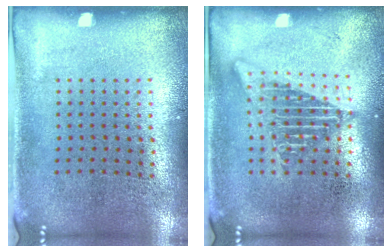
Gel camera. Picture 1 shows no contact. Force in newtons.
{"total": 2.5, "press": 2.5, "slide": 0.2}